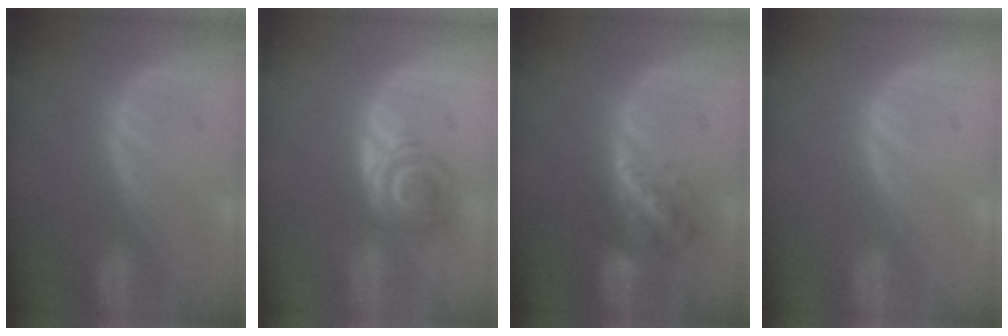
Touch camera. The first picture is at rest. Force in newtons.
{"total": 6.3, "press": 5.4, "slide": 3.2}
{"total": 5.8, "press": 5.5, "slide": 1.7}
{"total": 0.0}